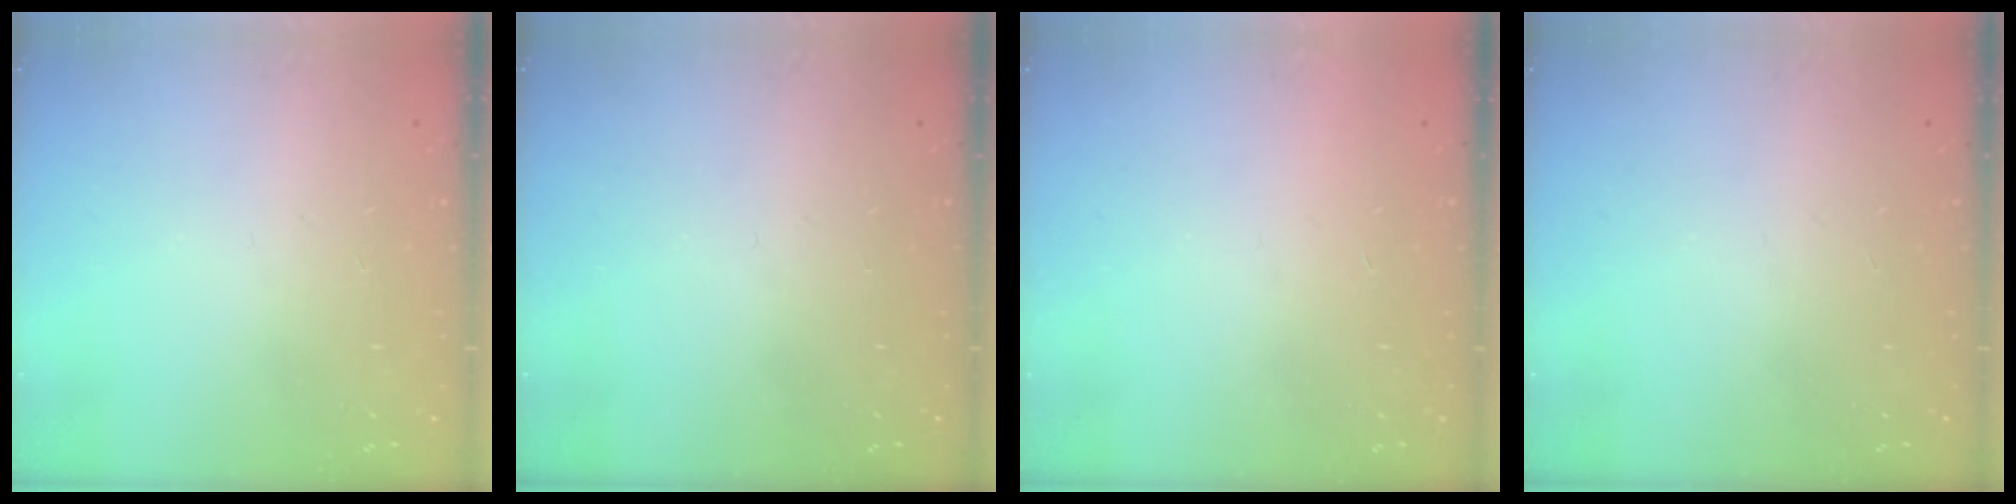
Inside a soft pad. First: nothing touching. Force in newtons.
{"total": 0.0}
{"total": 1.6, "press": 1.6, "slide": 0.1}
{"total": 0.0}